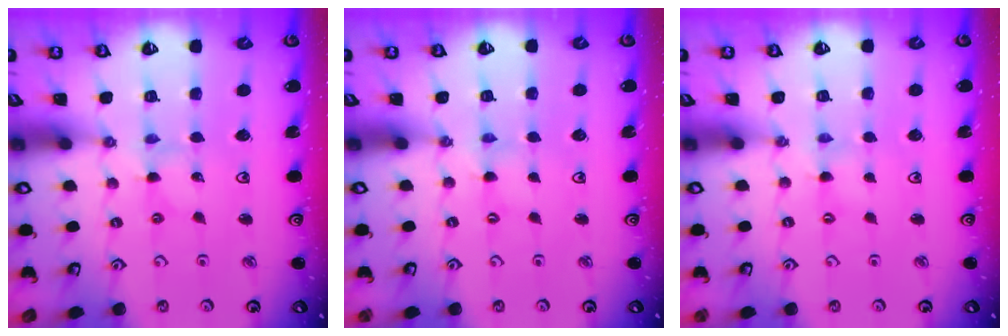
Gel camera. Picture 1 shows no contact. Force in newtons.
{"total": 0.0}
{"total": 0.0}